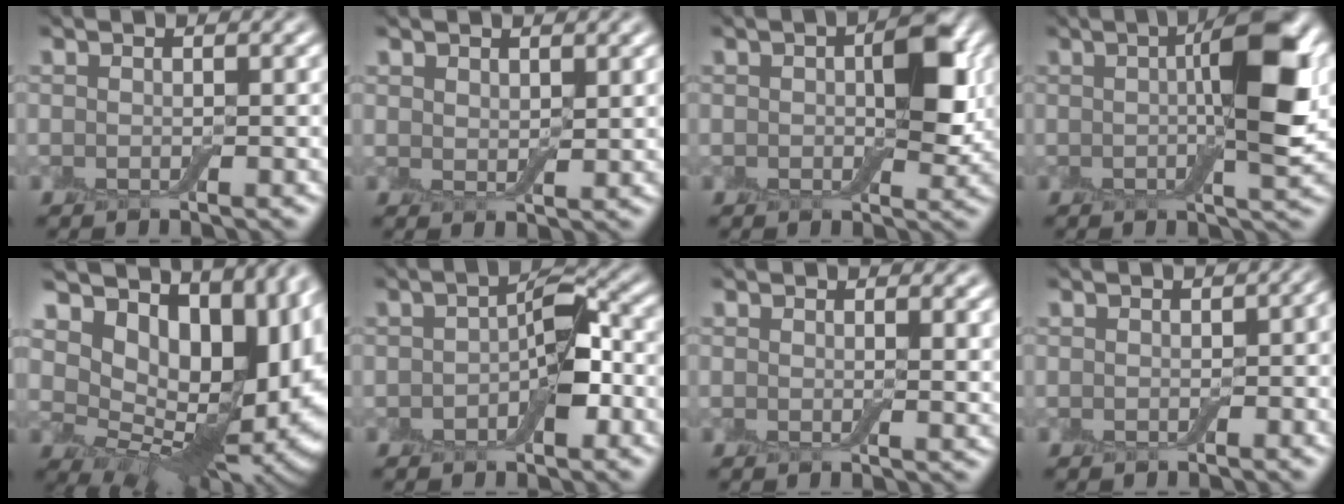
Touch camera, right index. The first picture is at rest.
{"total": 1.3, "force": [1.0, 0.6, 0.5], "torque": [-0.013, -0.003, 0.024]}
{"total": 5.4, "force": [0.9, 2.8, 4.5], "torque": [-0.058, 0.003, 0.015]}
{"total": 6.8, "force": [0.8, 1.4, 6.6], "torque": [-0.098, 0.011, 0.008]}
{"total": 16.4, "force": [5.7, 10.1, 11.7], "torque": [-0.147, 0.024, 0.120]}
{"total": 4.5, "force": [-0.7, 2.4, 3.8], "torque": [-0.057, 0.006, -0.017]}
{"total": 1.4, "force": [0.6, 0.7, 1.1], "torque": [-0.016, -0.003, 0.012]}
{"total": 1.7, "force": [-0.2, 1.1, 1.3], "torque": [-0.015, 0.000, -0.003]}